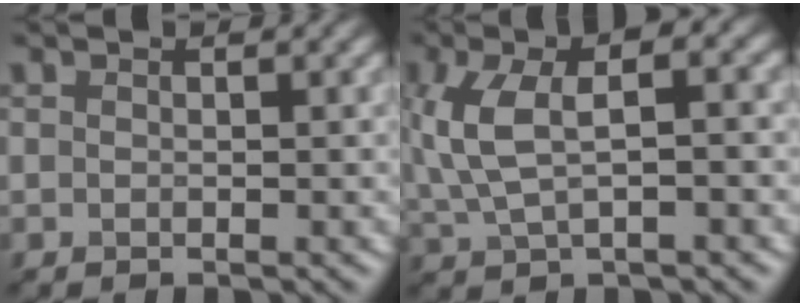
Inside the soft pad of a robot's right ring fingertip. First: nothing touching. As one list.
[{"total": 7.4, "force": [1.2, 3.5, 6.4], "torque": [-0.148, 0.009, 0.020]}]